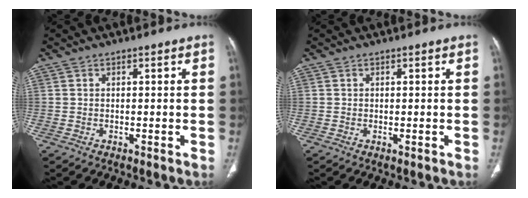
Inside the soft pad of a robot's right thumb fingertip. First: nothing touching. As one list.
[{"total": 0.0}]